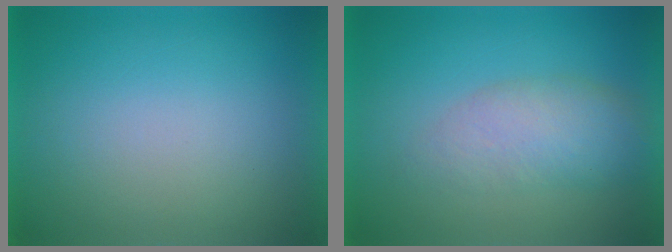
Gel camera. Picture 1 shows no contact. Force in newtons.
{"total": 4.4}